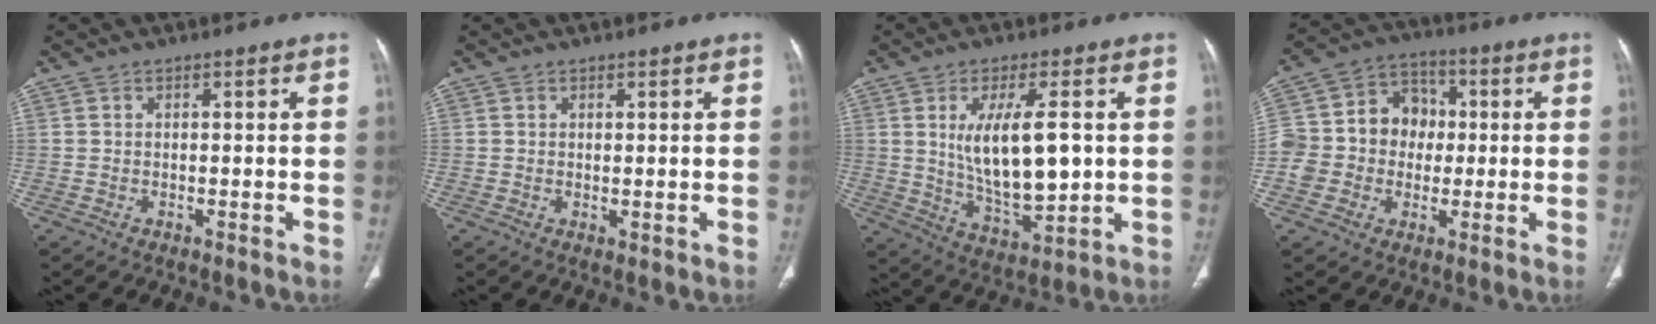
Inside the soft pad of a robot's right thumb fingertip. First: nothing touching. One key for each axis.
{"total": 0.7, "fx": 0.2, "fy": 0.3, "fz": 0.6, "tx": -0.015, "ty": -0.006, "tz": 0.008}
{"total": 13.6, "fx": 1.9, "fy": 5.2, "fz": 12.4, "tx": -0.208, "ty": -0.023, "tz": 0.047}
{"total": 13.7, "fx": -0.5, "fy": 11.9, "fz": 6.8, "tx": -0.094, "ty": 0.039, "tz": -0.013}